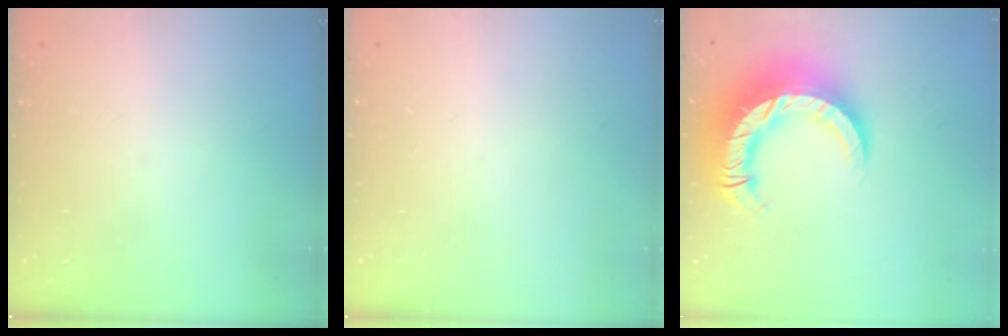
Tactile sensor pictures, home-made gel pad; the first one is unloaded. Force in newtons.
{"total": 0.0}
{"total": 15.7, "press": 15.6, "slide": 1.7}